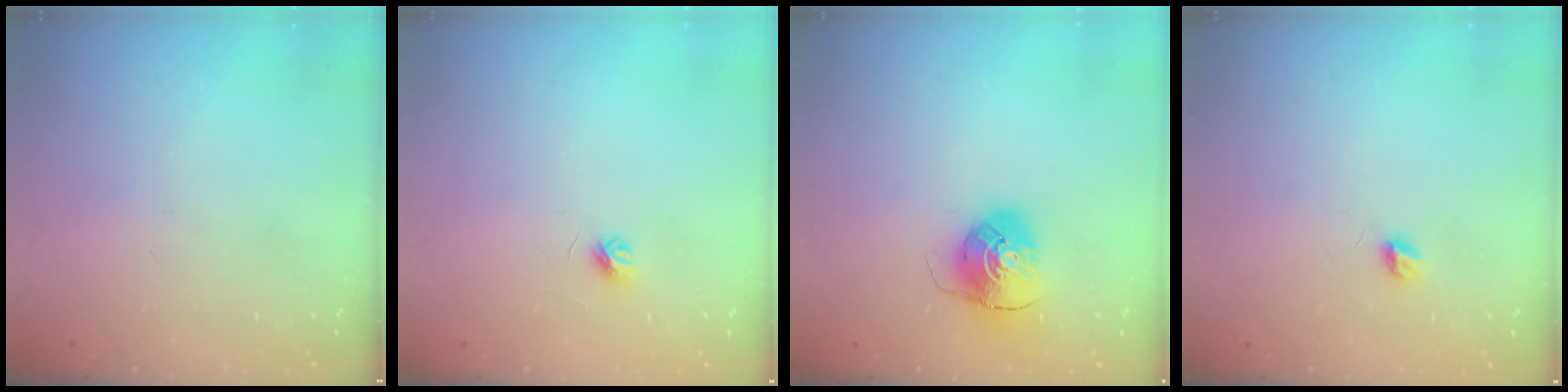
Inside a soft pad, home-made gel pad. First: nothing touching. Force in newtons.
{"total": 4.1, "press": 4.0, "slide": 0.4}
{"total": 10.3, "press": 10.3, "slide": 0.4}
{"total": 5.0, "press": 5.0, "slide": 0.4}